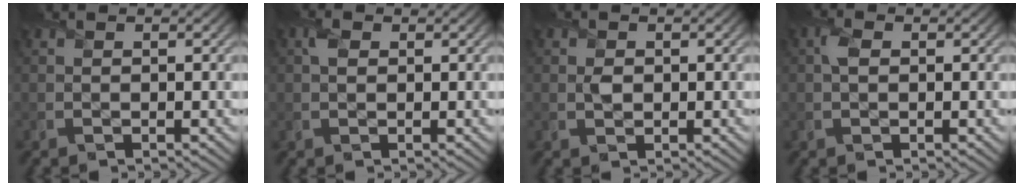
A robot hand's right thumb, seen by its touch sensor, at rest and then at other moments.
{"total": 1.7, "force": [0.6, 1.1, 1.2], "torque": [-0.029, 0.005, 0.008]}
{"total": 1.3, "force": [0.2, 1.2, 0.6], "torque": [-0.015, -0.003, 0.001]}
{"total": 1.9, "force": [0.3, 1.2, 1.4], "torque": [-0.035, 0.005, 0.001]}